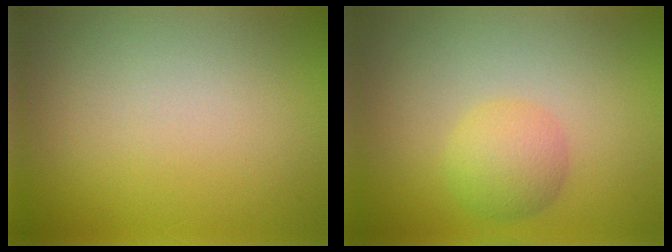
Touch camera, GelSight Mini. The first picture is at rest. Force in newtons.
{"total": 2.9, "press": 2.9, "slide": 0.0}